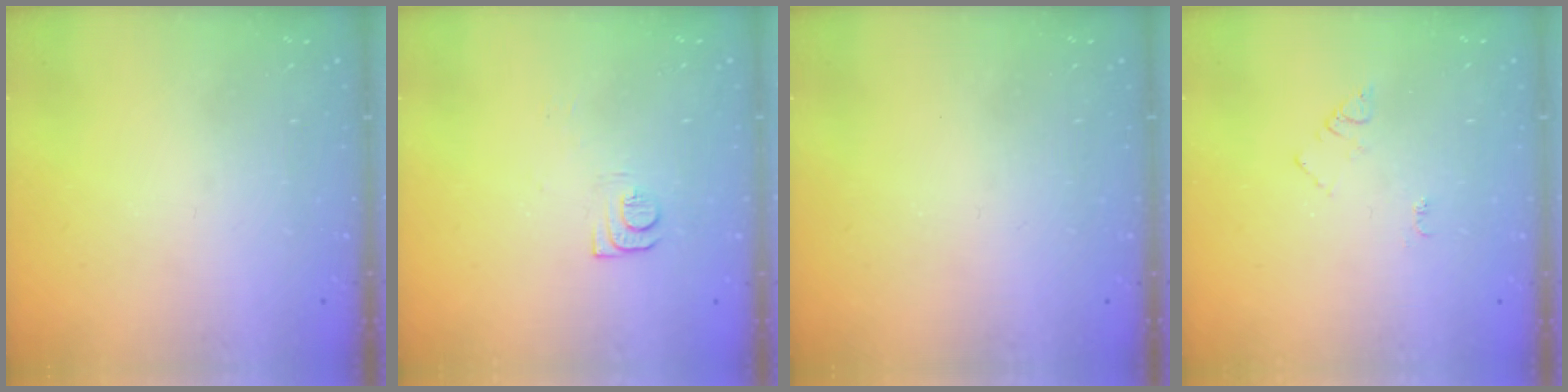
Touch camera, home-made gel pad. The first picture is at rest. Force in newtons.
{"total": 5.9, "press": 5.9, "slide": 0.8}
{"total": 1.8, "press": 1.8, "slide": 0.4}
{"total": 4.4, "press": 4.4, "slide": 0.5}